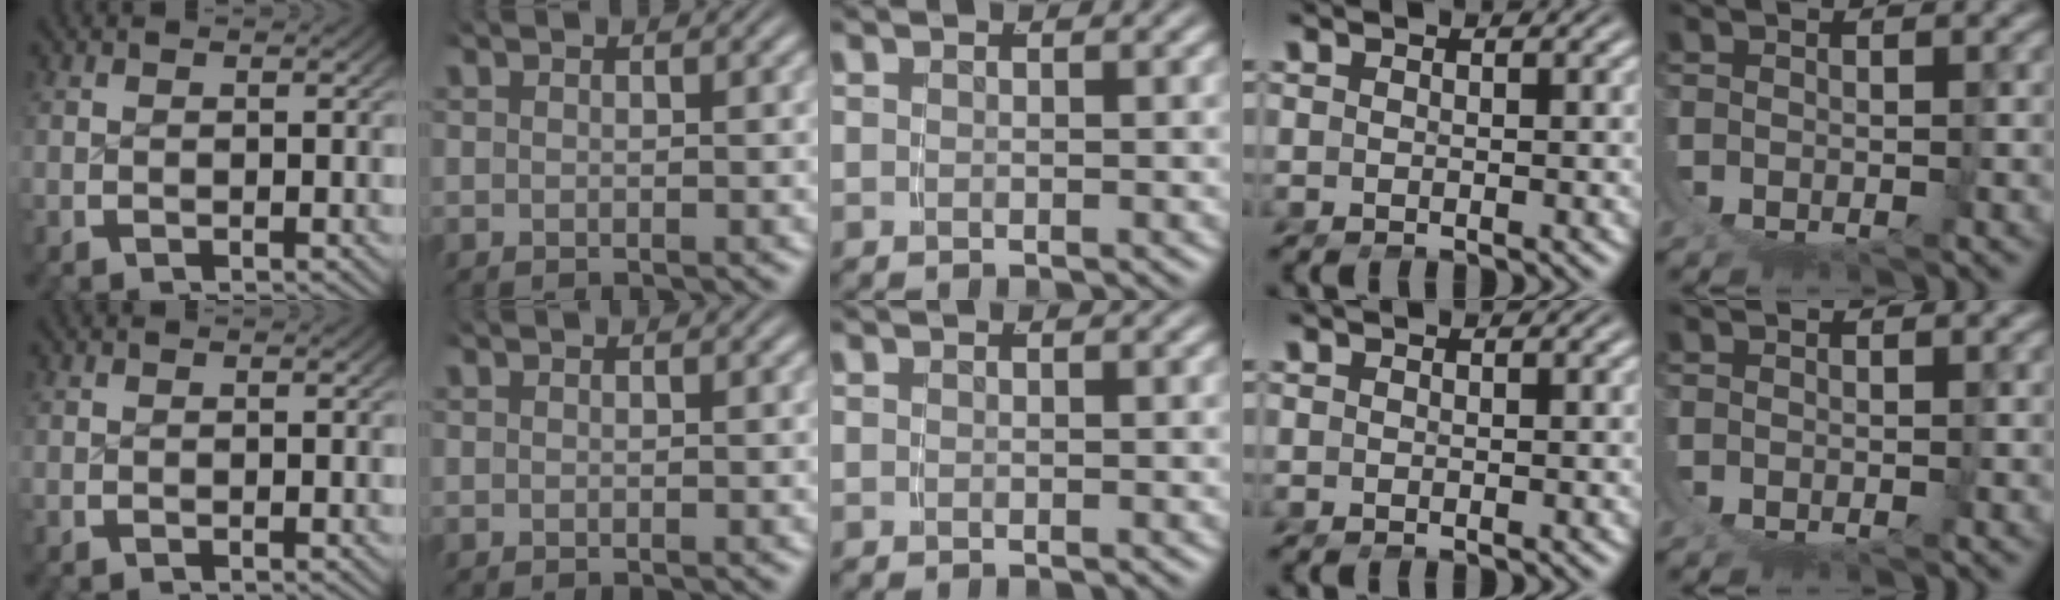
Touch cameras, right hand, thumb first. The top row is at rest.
{}